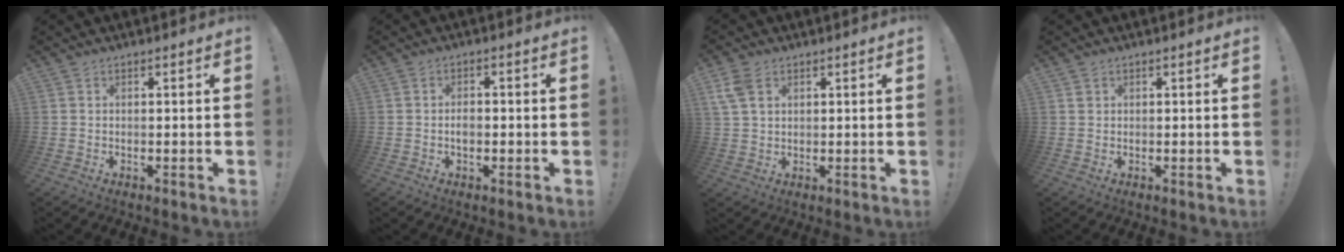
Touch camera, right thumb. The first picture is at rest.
{"total": 2.6, "force": [-1.0, 1.6, 1.8], "torque": [-0.028, 0.006, -0.018]}
{"total": 6.5, "force": [2.7, 4.4, 4.0], "torque": [-0.069, -0.005, 0.055]}
{"total": 1.0, "force": [0.6, 0.8, 0.2], "torque": [0.004, 0.000, 0.009]}